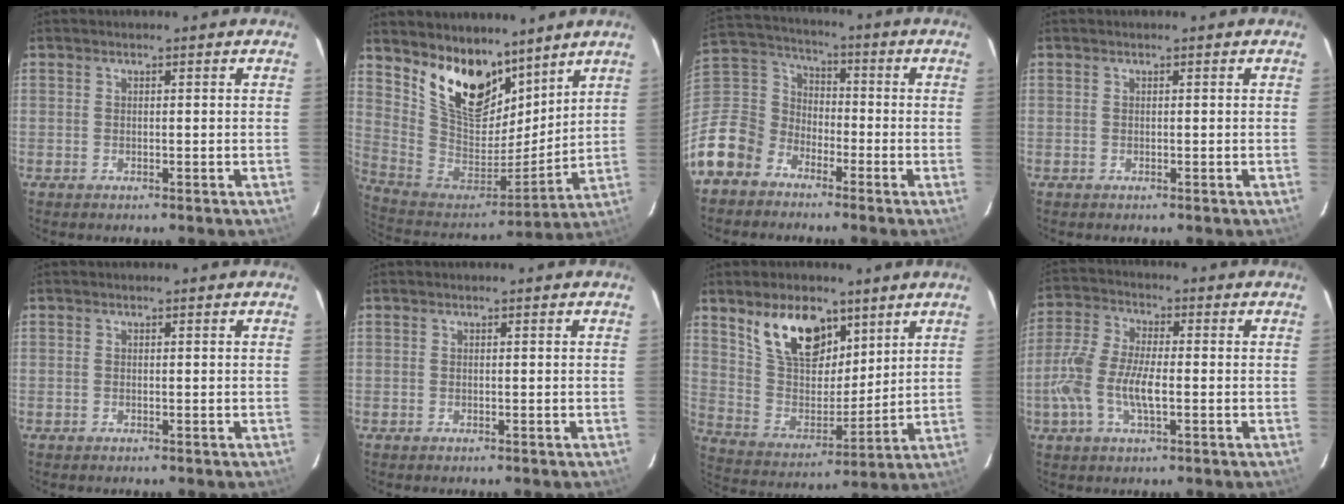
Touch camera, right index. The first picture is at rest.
{"total": 17.6, "force": [11.9, 9.1, 9.3], "torque": [-0.192, 0.002, 0.231]}
{"total": 12.8, "force": [-8.5, 9.2, 2.8], "torque": [-0.100, 0.034, -0.176]}
{"total": 0.0}
{"total": 0.0}
{"total": 0.0}
{"total": 14.9, "force": [9.0, 8.0, 8.9], "torque": [-0.166, 0.010, 0.177]}
{"total": 10.3, "force": [-2.3, 4.0, 9.2], "torque": [-0.204, 0.004, -0.049]}